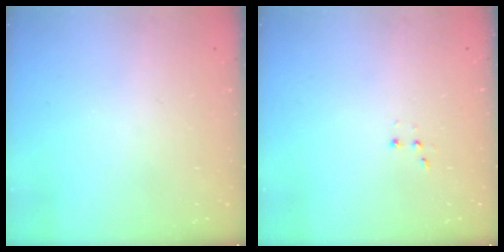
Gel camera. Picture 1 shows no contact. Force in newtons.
{"total": 2.8, "press": 2.7, "slide": 0.7}